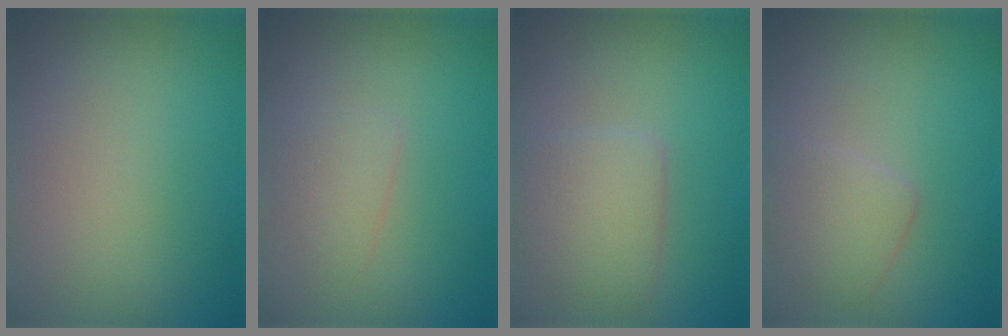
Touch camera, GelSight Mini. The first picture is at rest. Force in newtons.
{"total": 1.6, "press": 1.6, "slide": 0.0}
{"total": 3.3, "press": 3.3, "slide": 0.1}
{"total": 2.5, "press": 2.5, "slide": 0.2}